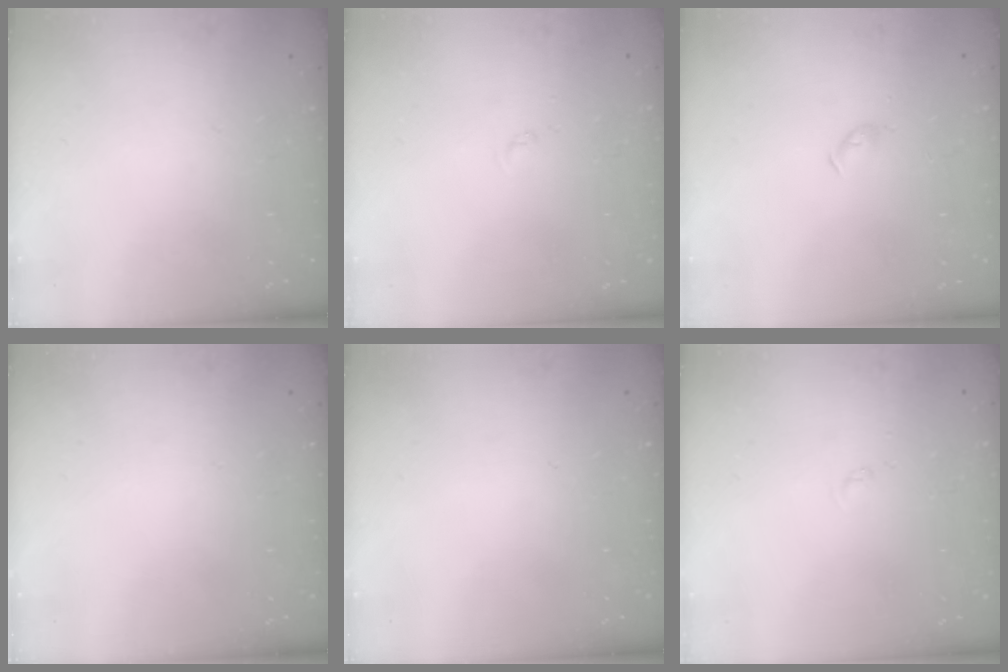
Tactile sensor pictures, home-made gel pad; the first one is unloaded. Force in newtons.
{"total": 2.2, "press": 2.2, "slide": 0.2}
{"total": 2.9, "press": 2.9, "slide": 0.6}
{"total": 0.0}
{"total": 0.0}
{"total": 2.2, "press": 2.2, "slide": 0.2}